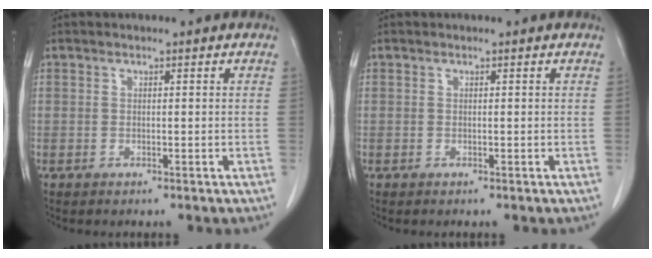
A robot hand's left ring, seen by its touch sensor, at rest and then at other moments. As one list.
[{"total": 0.0}]